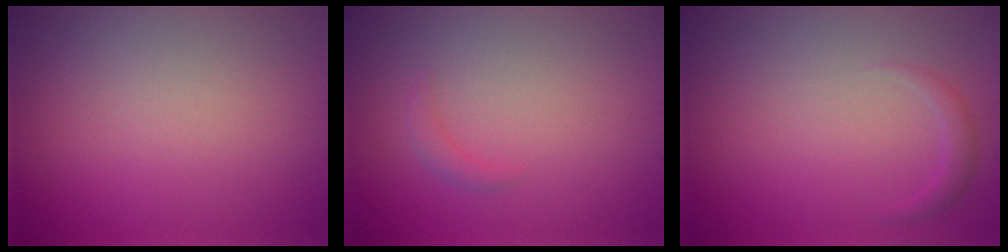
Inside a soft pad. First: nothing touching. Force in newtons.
{"total": 1.0, "press": 1.0, "slide": 0.1}
{"total": 1.2, "press": 1.2, "slide": 0.1}